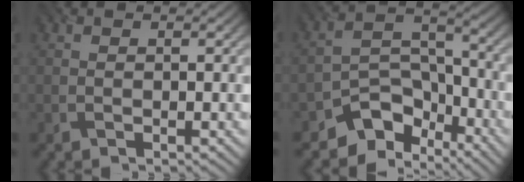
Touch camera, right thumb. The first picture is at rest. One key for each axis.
{"total": 8.8, "fx": -6.1, "fy": 5.2, "fz": 3.7, "tx": -0.049, "ty": -0.008, "tz": -0.115}